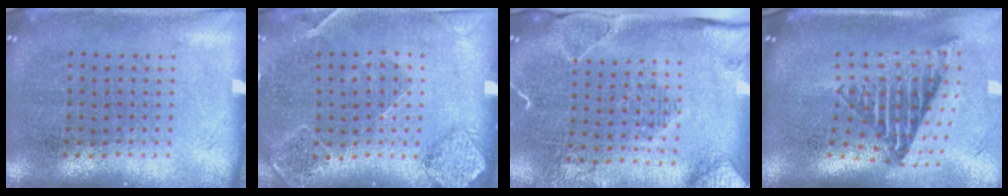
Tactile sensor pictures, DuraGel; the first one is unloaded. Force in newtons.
{"total": 1.6, "press": 1.6, "slide": 0.3}
{"total": 2.0, "press": 2.0, "slide": 0.2}
{"total": 2.7, "press": 1.7, "slide": 2.0}